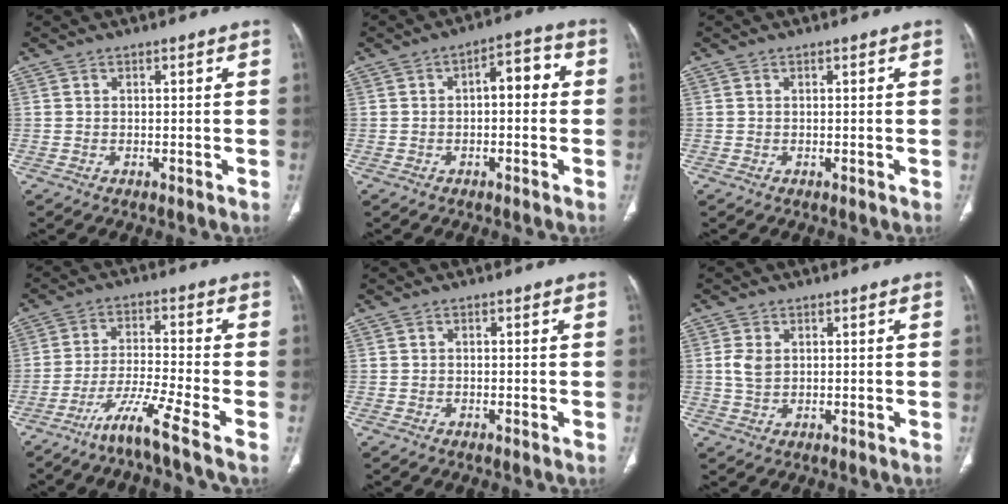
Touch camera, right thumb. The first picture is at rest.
{"total": 6.1, "force": [0.2, 3.0, 5.3], "torque": [-0.054, 0.027, -0.007]}
{"total": 0.0}
{"total": 9.9, "force": [-6.2, -0.3, 7.7], "torque": [-0.159, 0.017, -0.120]}
{"total": 0.0}
{"total": 3.8, "force": [0.8, 2.6, 2.6], "torque": [-0.050, -0.001, 0.019]}